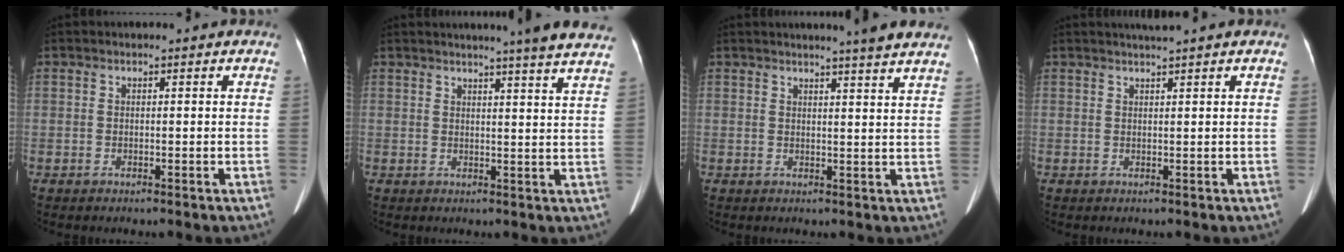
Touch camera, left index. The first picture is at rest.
{"total": 11.7, "force": [10.4, -1.2, 5.2], "torque": [-0.069, -0.027, 0.103]}
{"total": 7.0, "force": [6.2, -1.0, 3.1], "torque": [-0.041, -0.002, 0.058]}
{"total": 1.8, "force": [1.5, -0.6, 0.7], "torque": [-0.006, 0.005, 0.030]}